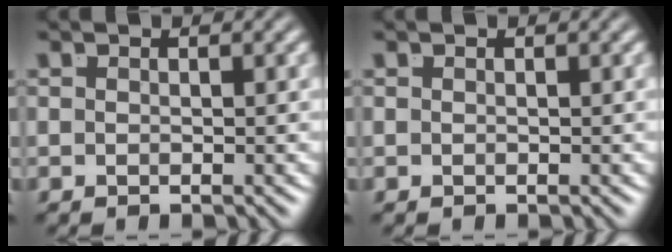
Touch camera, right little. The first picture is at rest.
{"total": 0.0}